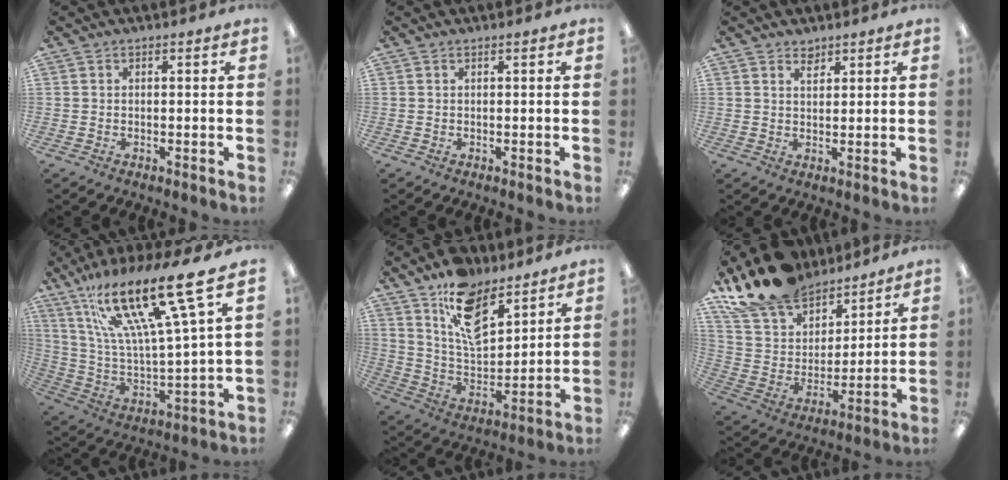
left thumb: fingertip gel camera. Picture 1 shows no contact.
{"total": 0.0}
{"total": 1.7, "force": [1.4, 0.7, 0.5], "torque": [-0.003, -0.004, 0.026]}
{"total": 24.6, "force": [16.2, 5.1, 17.8], "torque": [-0.339, -0.101, 0.259]}
{"total": 14.0, "force": [9.7, 6.7, 7.5], "torque": [-0.133, -0.053, 0.178]}
{"total": 19.1, "force": [16.1, 8.9, 5.4], "torque": [-0.125, -0.115, 0.301]}